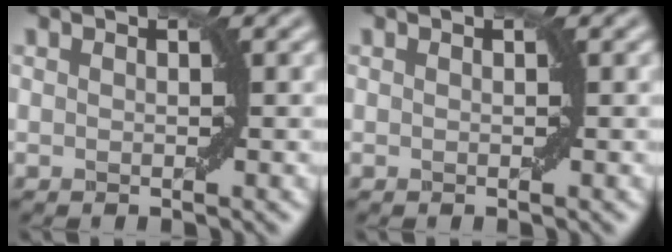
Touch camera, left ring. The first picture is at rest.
{"total": 0.0}